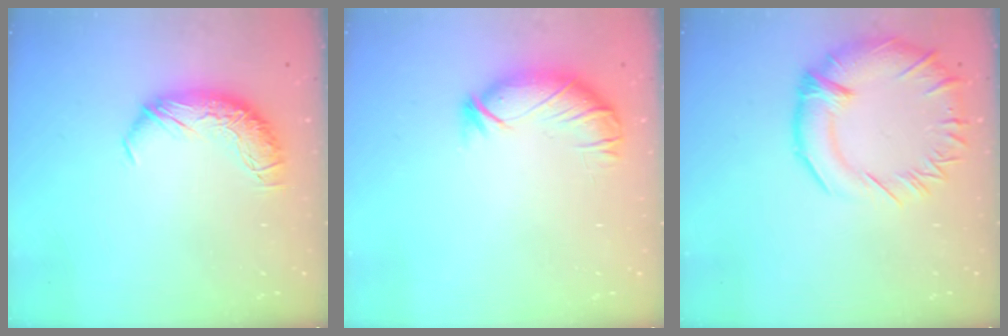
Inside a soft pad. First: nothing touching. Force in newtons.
{"total": 2.6, "press": 2.5, "slide": 0.9}
{"total": 7.3, "press": 6.7, "slide": 2.9}